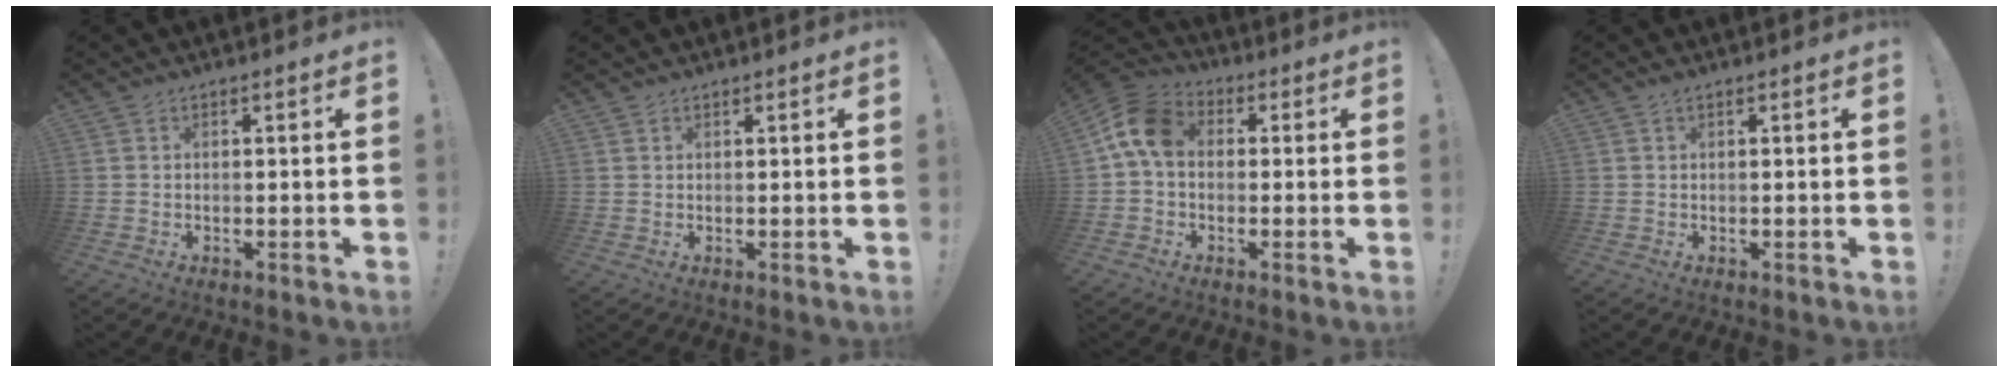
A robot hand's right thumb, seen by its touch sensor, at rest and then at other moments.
{"total": 0.8, "force": [0.8, 0.3, 0.1], "torque": [0.000, -0.002, 0.015]}
{"total": 10.9, "force": [1.3, 7.4, 8.0], "torque": [-0.160, 0.018, 0.030]}
{"total": 0.8, "force": [0.7, 0.1, 0.5], "torque": [-0.003, -0.001, 0.011]}